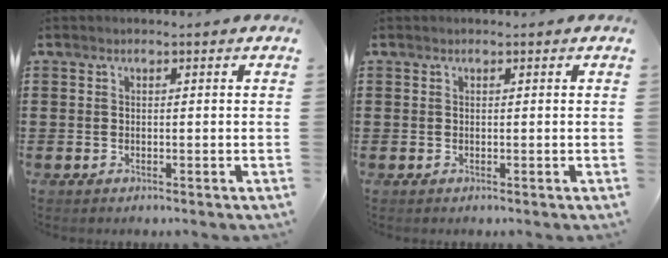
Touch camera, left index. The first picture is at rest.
{"total": 0.0}